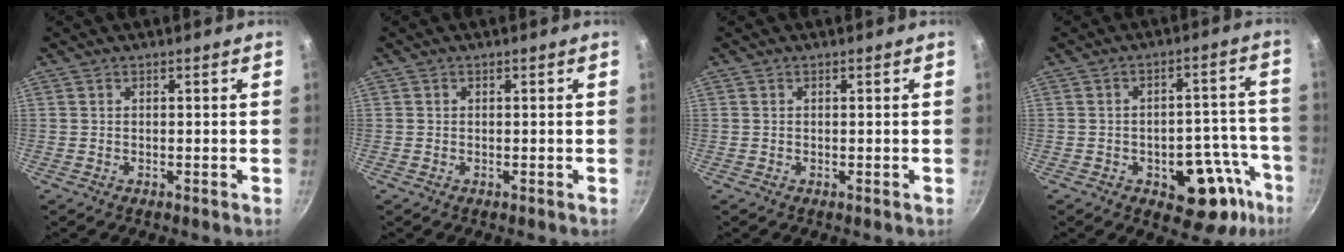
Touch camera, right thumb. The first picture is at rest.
{"total": 0.0}
{"total": 0.0}
{"total": 13.4, "force": [-6.5, 6.8, 9.5], "torque": [-0.081, 0.058, -0.076]}